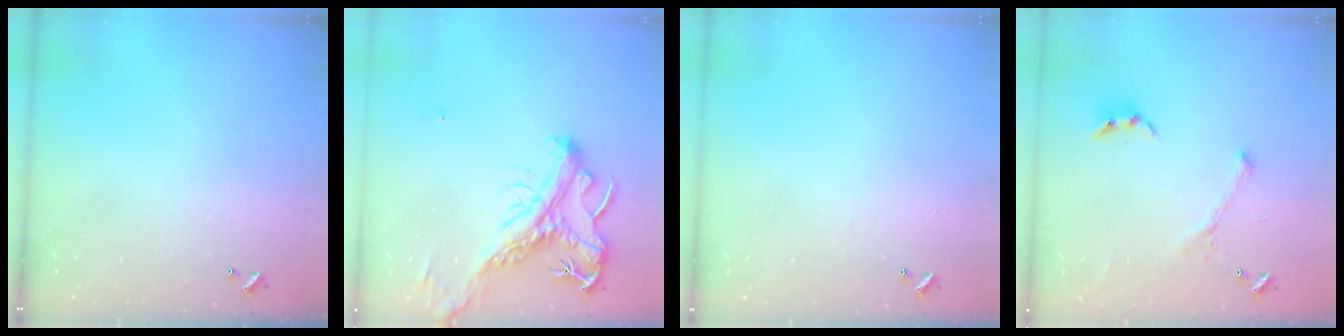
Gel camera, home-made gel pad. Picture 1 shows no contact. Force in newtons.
{"total": 2.6, "press": 2.2, "slide": 1.4}
{"total": 0.6, "press": 0.2, "slide": 0.6}
{"total": 2.0, "press": 2.0, "slide": 0.4}